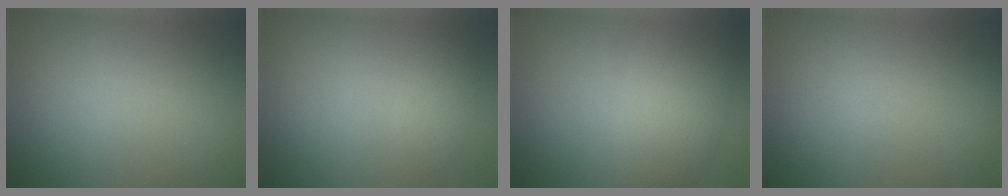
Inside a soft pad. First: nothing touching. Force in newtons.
{"total": 1.7, "press": 1.7, "slide": 0.1}
{"total": 6.1, "press": 6.1, "slide": 0.1}
{"total": 0.0}